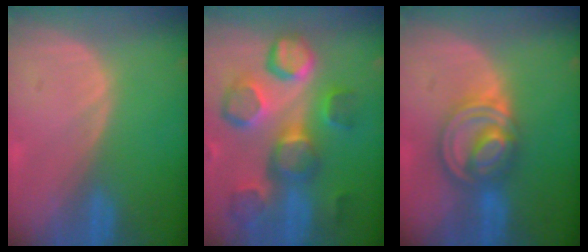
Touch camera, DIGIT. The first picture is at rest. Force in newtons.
{"total": 11.9, "press": 10.8, "slide": 5.0}
{"total": 8.0, "press": 6.9, "slide": 3.9}